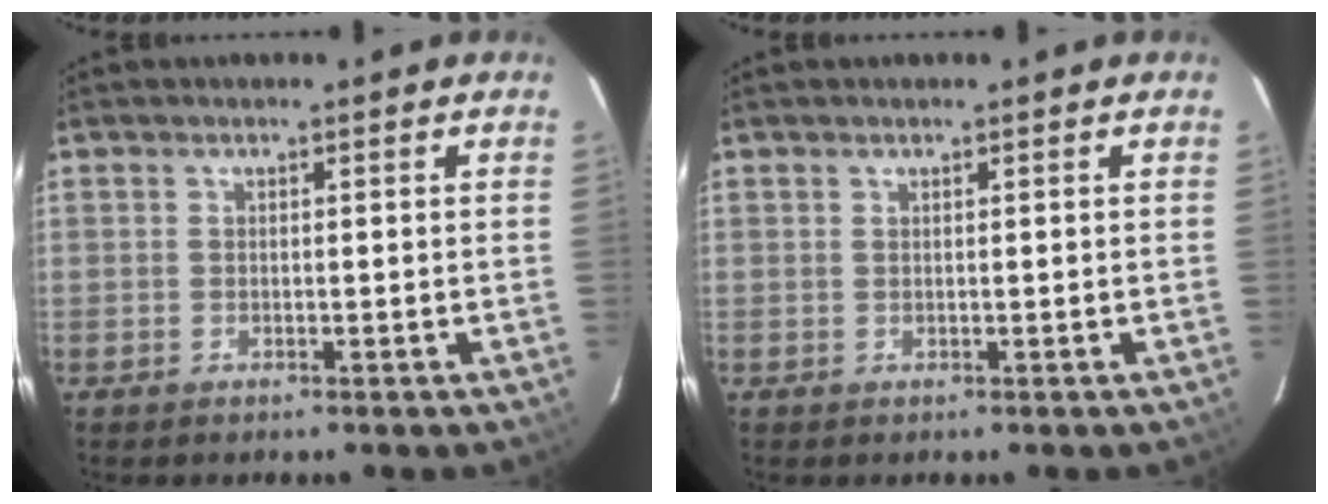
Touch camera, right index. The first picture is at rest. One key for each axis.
{"total": 0.0}